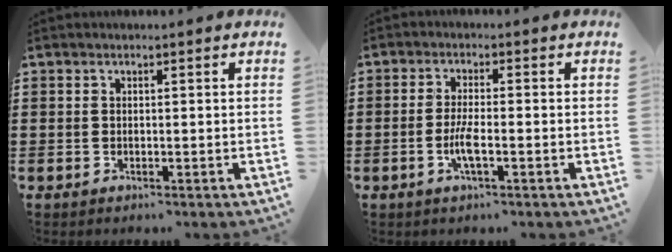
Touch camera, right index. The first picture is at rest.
{"total": 3.7, "force": [-1.3, 0.6, 3.4], "torque": [-0.079, -0.007, -0.028]}